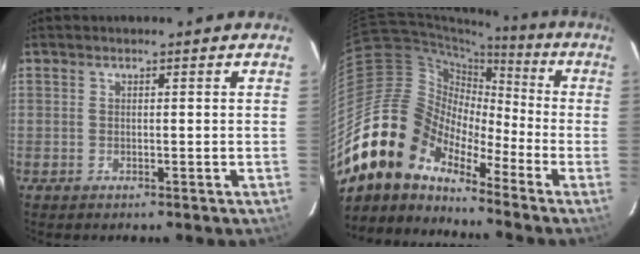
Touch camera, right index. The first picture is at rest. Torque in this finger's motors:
{"motor_torque": [1.08, -1.06, 0.11, -0.05]}